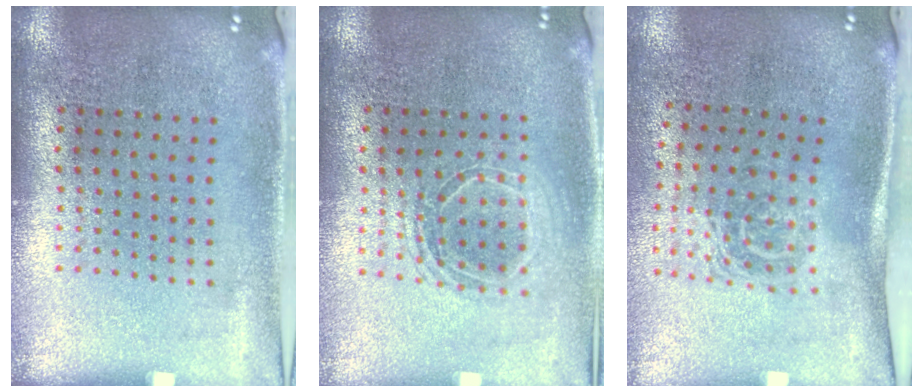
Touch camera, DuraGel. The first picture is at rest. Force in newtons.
{"total": 1.5, "press": 1.3, "slide": 0.7}
{"total": 1.7, "press": 1.1, "slide": 1.3}